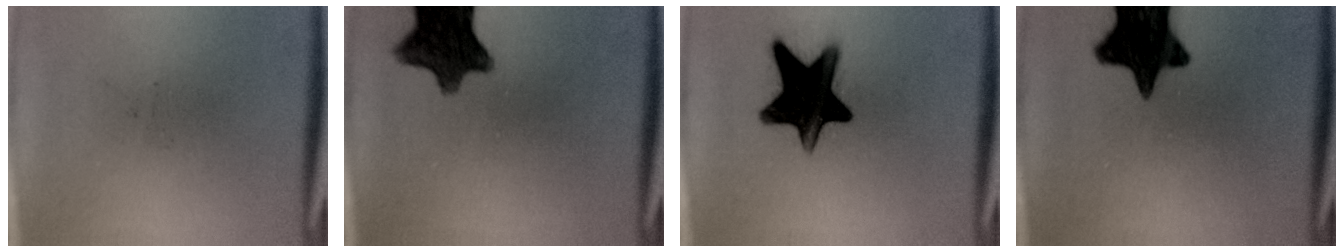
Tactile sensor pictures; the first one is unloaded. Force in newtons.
{"total": 11.1}
{"total": 15.0}
{"total": 13.8}